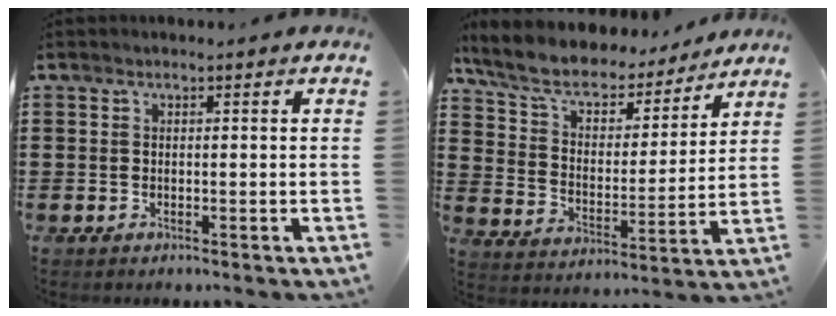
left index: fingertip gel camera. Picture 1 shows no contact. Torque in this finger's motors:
{"motor_torque": [2.14, 0.00, 0.44, 0.17]}